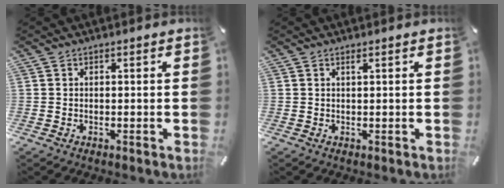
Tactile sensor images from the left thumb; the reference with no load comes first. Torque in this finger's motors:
{"motor_torque": [0.19, 0.15, 0.00, 0.08, 0.04]}